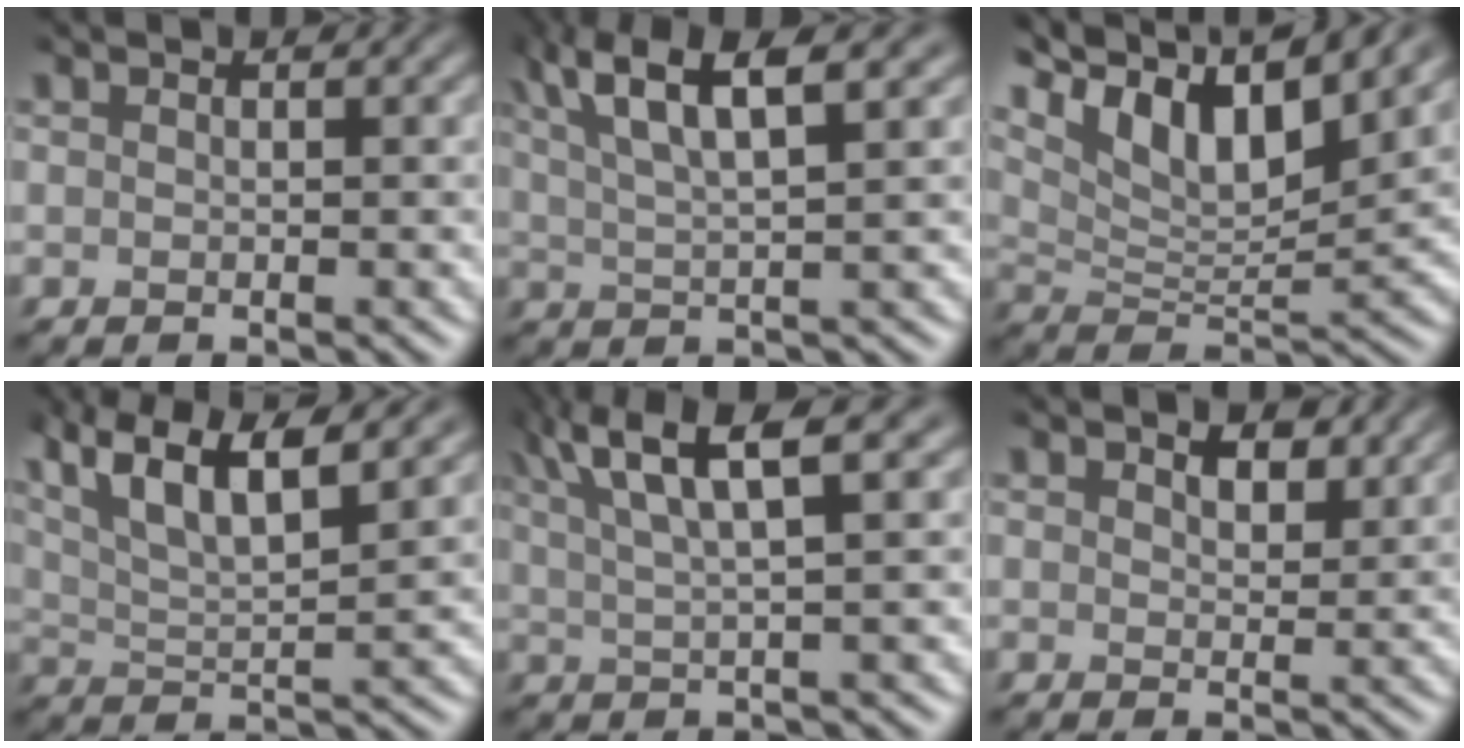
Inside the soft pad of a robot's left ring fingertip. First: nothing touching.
{"total": 7.1, "force": [4.0, 1.5, 5.7], "torque": [-0.105, 0.018, 0.074]}
{"total": 10.5, "force": [7.1, 2.6, 7.3], "torque": [-0.124, 0.010, 0.132]}
{"total": 10.8, "force": [6.6, 3.7, 7.8], "torque": [-0.136, 0.043, 0.087]}
{"total": 6.5, "force": [3.5, 1.0, 5.4], "torque": [-0.090, 0.016, 0.063]}
{"total": 2.2, "force": [1.5, 1.0, 1.2], "torque": [-0.023, -0.003, 0.024]}